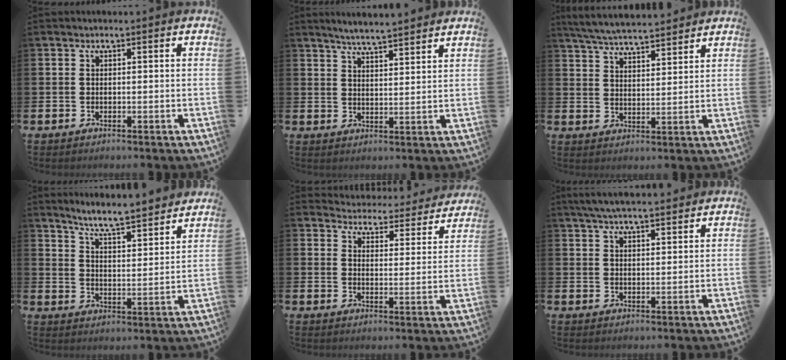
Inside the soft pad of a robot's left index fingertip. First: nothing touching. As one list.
[{"total": 5.1, "force": [5.0, -0.3, 0.8], "torque": [-0.024, -0.025, 0.088]}, {"total": 6.0, "force": [5.9, 0.4, 1.1], "torque": [-0.046, -0.028, 0.107]}, {"total": 6.9, "force": [6.6, -0.2, 1.9], "torque": [-0.056, -0.050, 0.111]}, {"total": 4.6, "force": [4.5, 0.8, 0.2], "torque": [-0.013, -0.045, 0.073]}, {"total": 5.0, "force": [4.7, 0.6, 1.6], "torque": [-0.042, -0.011, 0.086]}]